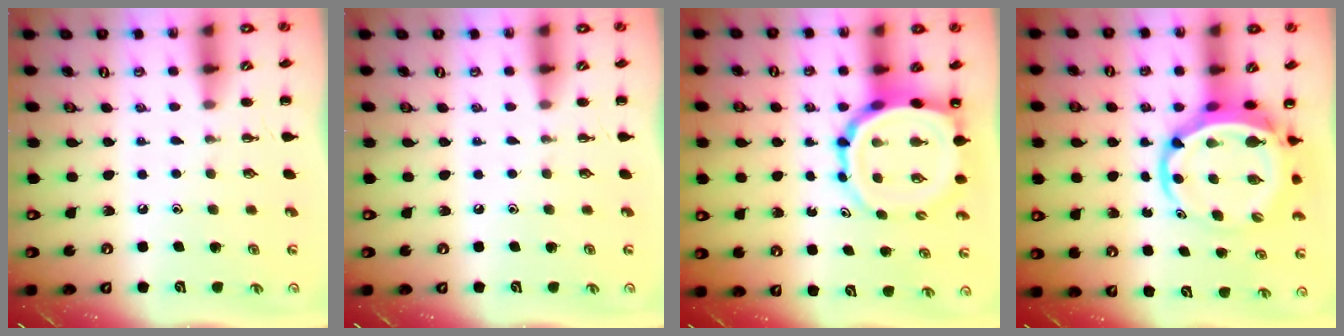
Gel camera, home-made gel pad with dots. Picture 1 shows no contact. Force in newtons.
{"total": 0.0}
{"total": 11.5, "press": 10.9, "slide": 3.6}
{"total": 7.9, "press": 7.5, "slide": 2.5}